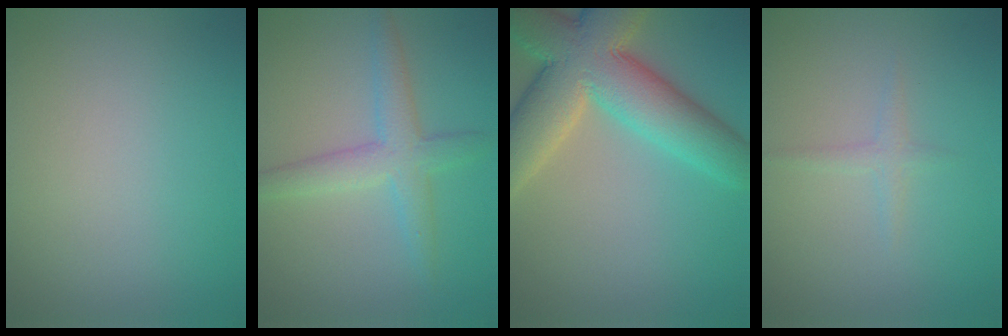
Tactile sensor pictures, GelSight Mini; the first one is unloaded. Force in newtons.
{"total": 3.7, "press": 3.7, "slide": 0.0}
{"total": 10.7, "press": 10.7, "slide": 0.7}
{"total": 1.1, "press": 1.1, "slide": 0.0}